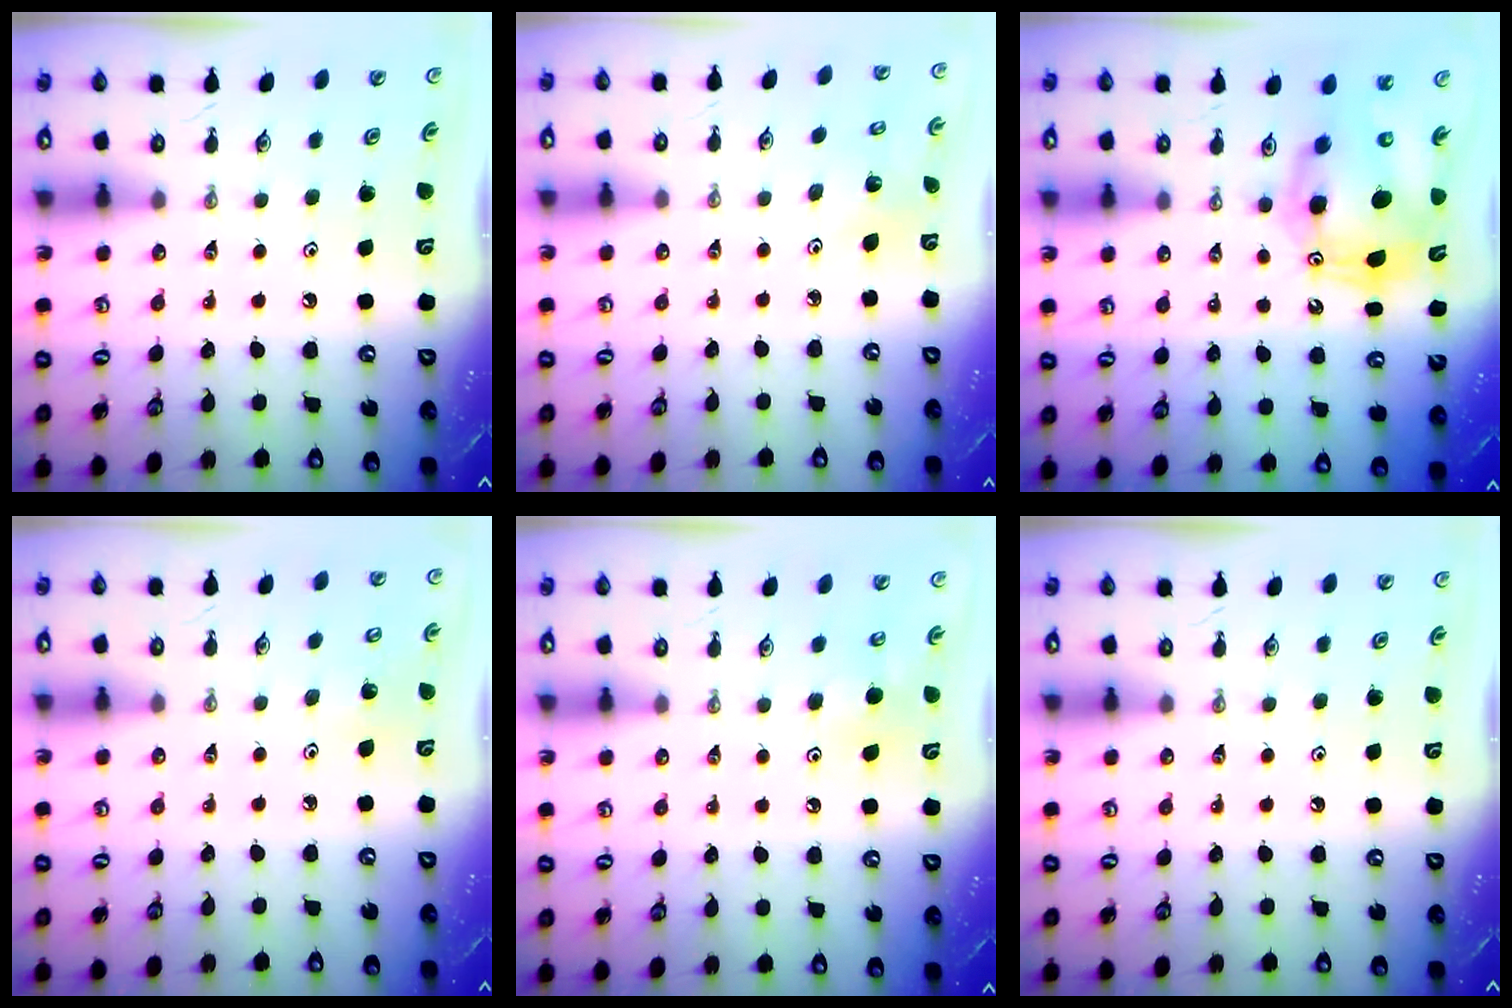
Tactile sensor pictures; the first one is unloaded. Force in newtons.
{"total": 2.3, "press": 2.3, "slide": 0.2}
{"total": 11.1, "press": 10.9, "slide": 2.0}
{"total": 4.5, "press": 4.5, "slide": 0.4}
{"total": 7.6, "press": 7.6, "slide": 0.4}
{"total": 0.0}